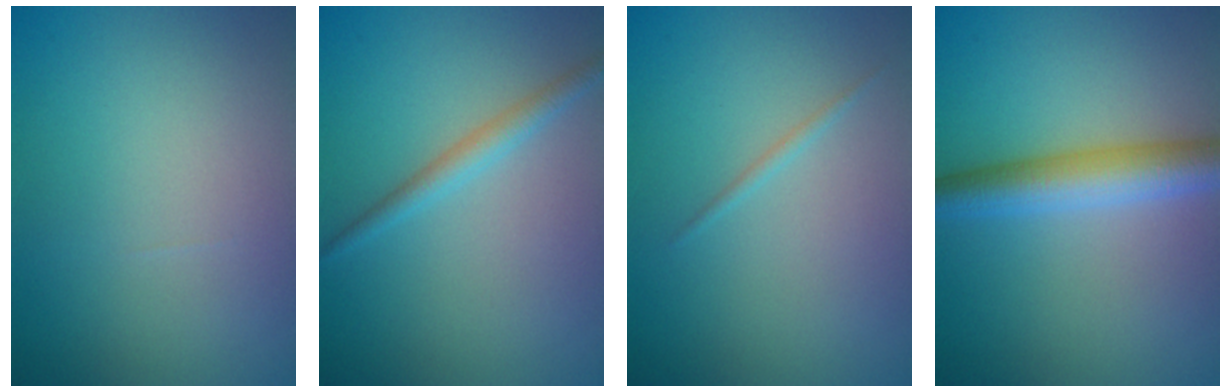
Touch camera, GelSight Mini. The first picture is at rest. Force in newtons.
{"total": 1.7, "press": 1.7, "slide": 0.0}
{"total": 0.6, "press": 0.6, "slide": 0.0}
{"total": 4.6, "press": 4.6, "slide": 0.1}